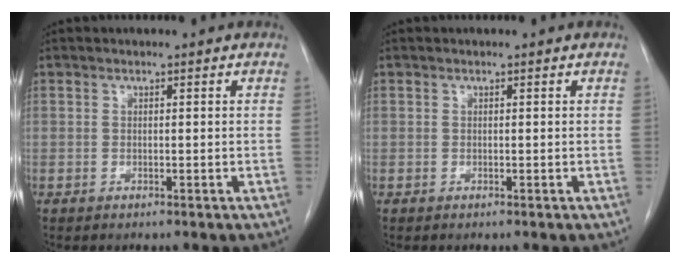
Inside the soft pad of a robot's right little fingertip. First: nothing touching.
{"total": 0.0}